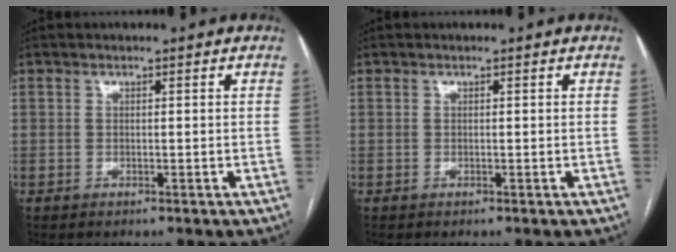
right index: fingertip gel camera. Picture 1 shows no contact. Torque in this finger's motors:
{"motor_torque": [0.00, 0.00, 0.00, 0.00]}